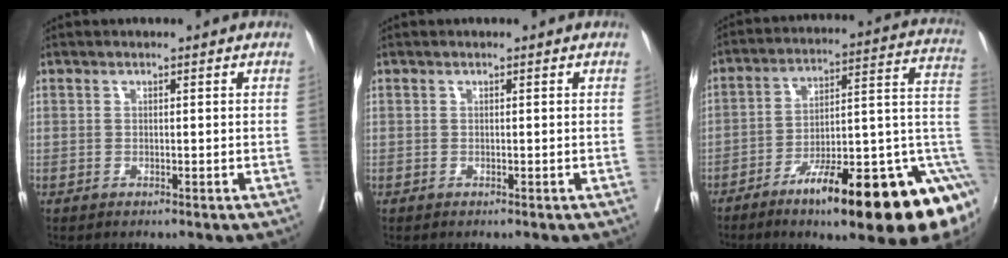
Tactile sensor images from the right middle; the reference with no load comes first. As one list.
[{"total": 0.0}, {"total": 24.3, "force": [-10.2, 4.2, 21.7], "torque": [-0.194, 0.031, -0.150]}]